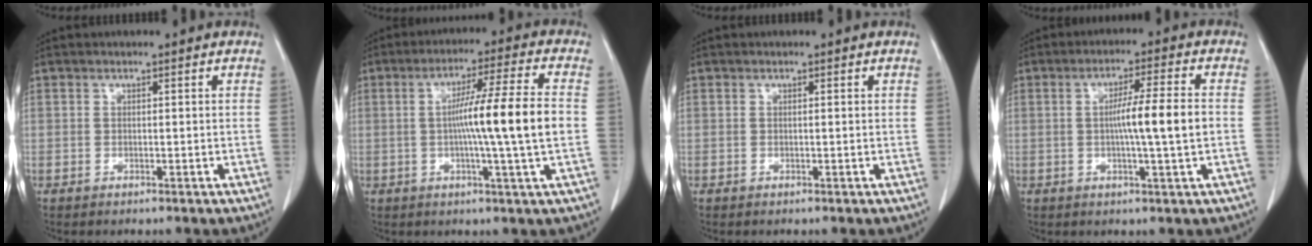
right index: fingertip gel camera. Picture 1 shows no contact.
{"total": 11.7, "force": [-0.5, -1.5, 11.6], "torque": [-0.194, 0.001, -0.011]}
{"total": 0.0}
{"total": 7.6, "force": [-0.5, -0.7, 7.6], "torque": [-0.126, 0.001, -0.009]}